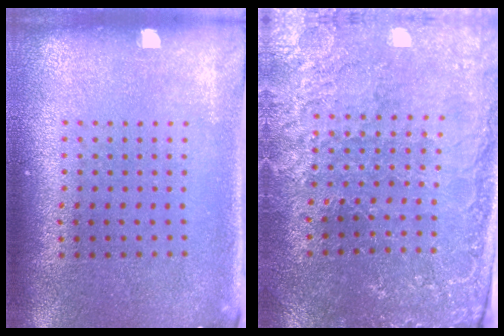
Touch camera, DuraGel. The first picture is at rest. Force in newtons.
{"total": 1.5, "press": 1.4, "slide": 0.5}